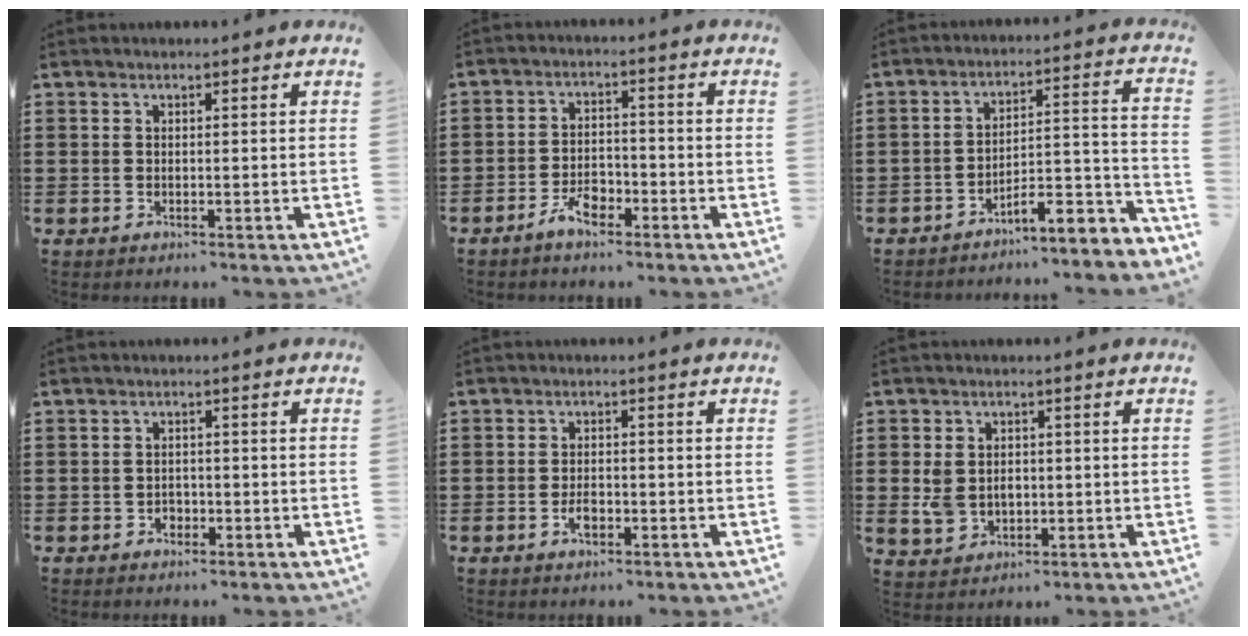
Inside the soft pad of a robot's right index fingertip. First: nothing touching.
{"total": 4.2, "force": [-3.1, 1.9, 2.2], "torque": [-0.041, 0.011, -0.060]}
{"total": 6.4, "force": [-5.2, 1.4, 3.4], "torque": [-0.054, -0.009, -0.102]}
{"total": 1.3, "force": [-0.8, 1.0, 0.3], "torque": [-0.011, -0.002, -0.018]}
{"total": 2.6, "force": [-1.0, 1.1, 2.1], "torque": [-0.040, 0.000, -0.018]}
{"total": 4.3, "force": [0.0, 3.5, 2.5], "torque": [-0.064, 0.009, -0.004]}